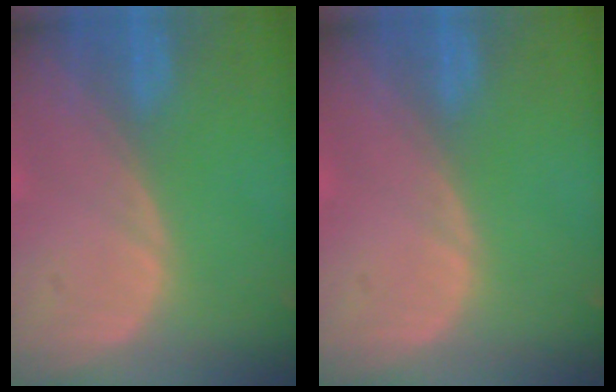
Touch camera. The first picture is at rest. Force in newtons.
{"total": 0.0}